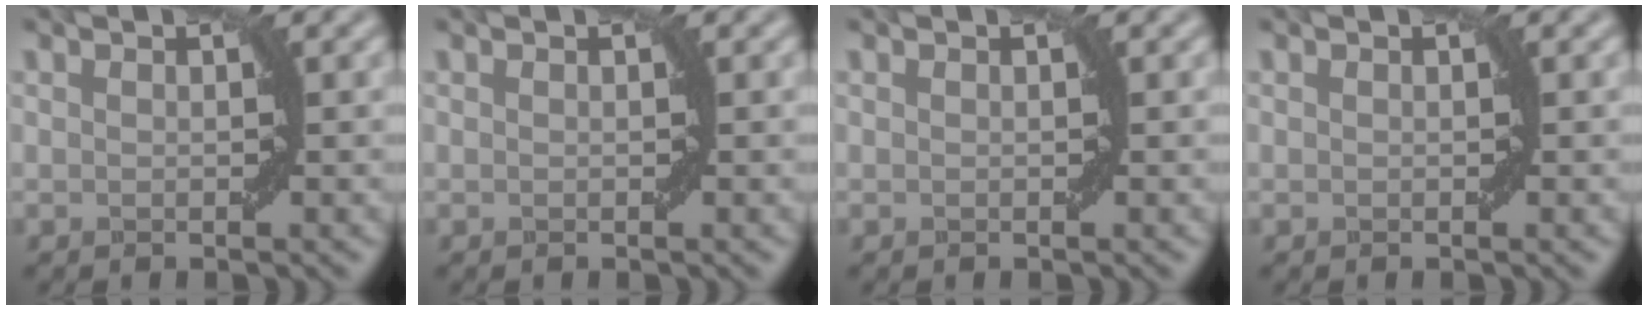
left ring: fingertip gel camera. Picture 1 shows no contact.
{"total": 0.0}
{"total": 0.0}
{"total": 0.0}